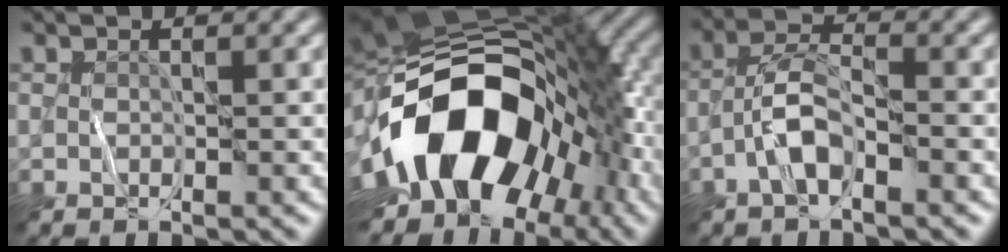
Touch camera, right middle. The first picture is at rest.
{"total": 17.7, "force": [-4.0, 11.3, 13.1], "torque": [-0.231, -0.009, -0.072]}
{"total": 3.5, "force": [-1.8, 1.2, 2.8], "torque": [-0.050, 0.014, -0.042]}